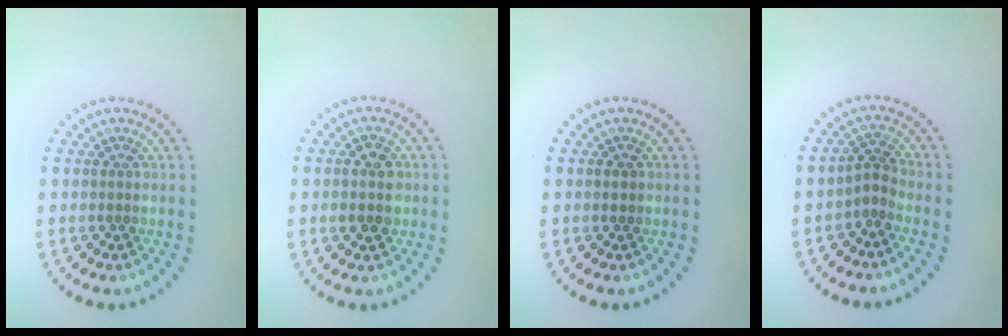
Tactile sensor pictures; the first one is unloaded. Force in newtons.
{"total": 2.8, "press": 2.8, "slide": 0.1}
{"total": 0.8, "press": 0.8, "slide": 0.1}
{"total": 1.9, "press": 1.2, "slide": 1.5}